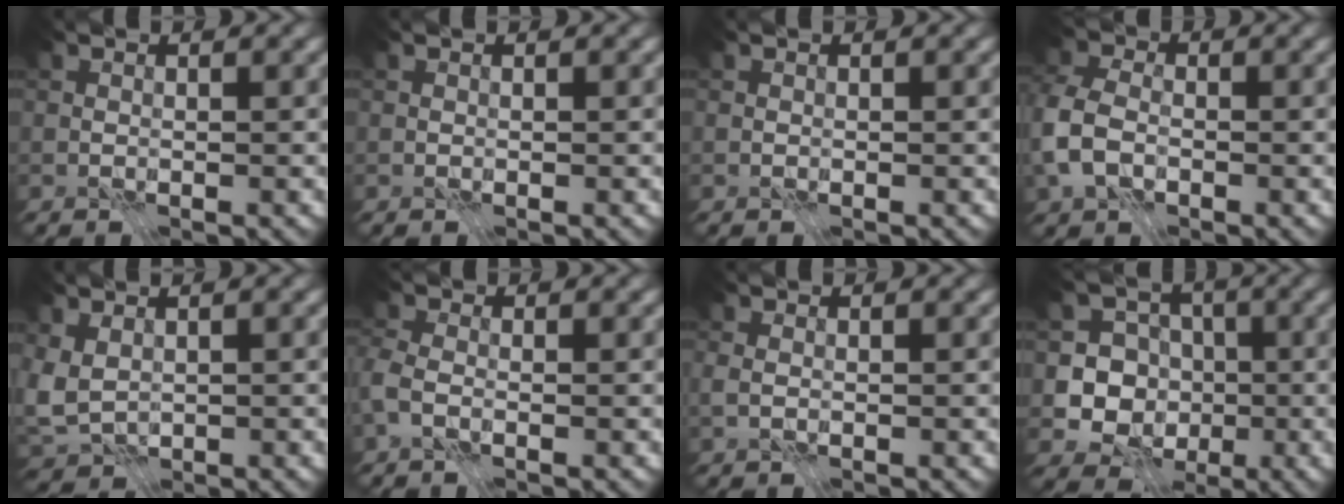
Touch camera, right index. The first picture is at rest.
{"total": 0.0}
{"total": 0.0}
{"total": 6.4, "force": [-1.9, 4.5, 4.1], "torque": [-0.115, 0.003, -0.052]}
{"total": 3.8, "force": [0.2, 2.6, 2.7], "torque": [-0.073, -0.004, -0.002]}
{"total": 3.2, "force": [-1.2, 2.1, 2.0], "torque": [-0.059, -0.002, -0.033]}
{"total": 0.9, "force": [-0.2, 0.6, 0.7], "torque": [-0.015, 0.001, -0.004]}
{"total": 6.9, "force": [-1.6, 6.3, 2.1], "torque": [-0.025, 0.001, -0.057]}